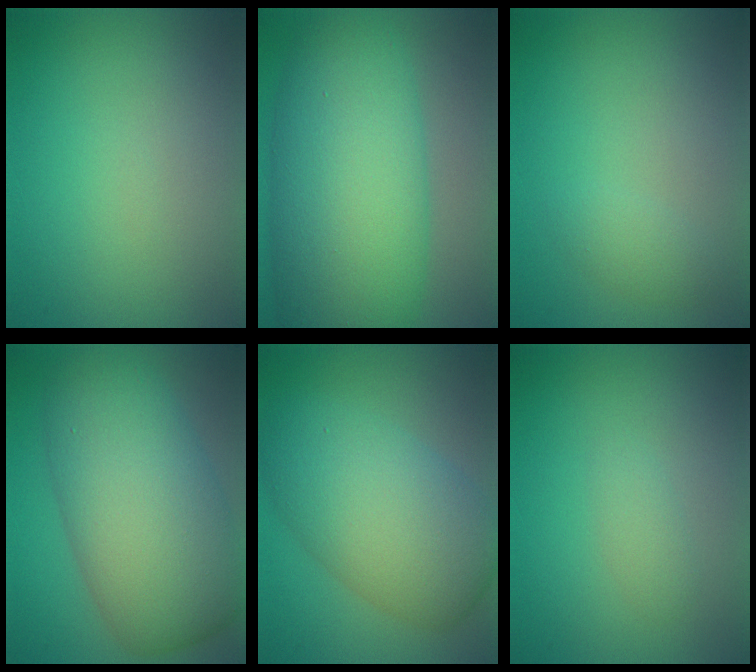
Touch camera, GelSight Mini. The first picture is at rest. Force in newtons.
{"total": 12.5, "press": 12.5, "slide": 0.2}
{"total": 2.3, "press": 2.3, "slide": 0.2}
{"total": 11.2, "press": 11.2, "slide": 0.6}
{"total": 8.7, "press": 8.7, "slide": 0.1}
{"total": 1.2, "press": 1.2, "slide": 0.0}